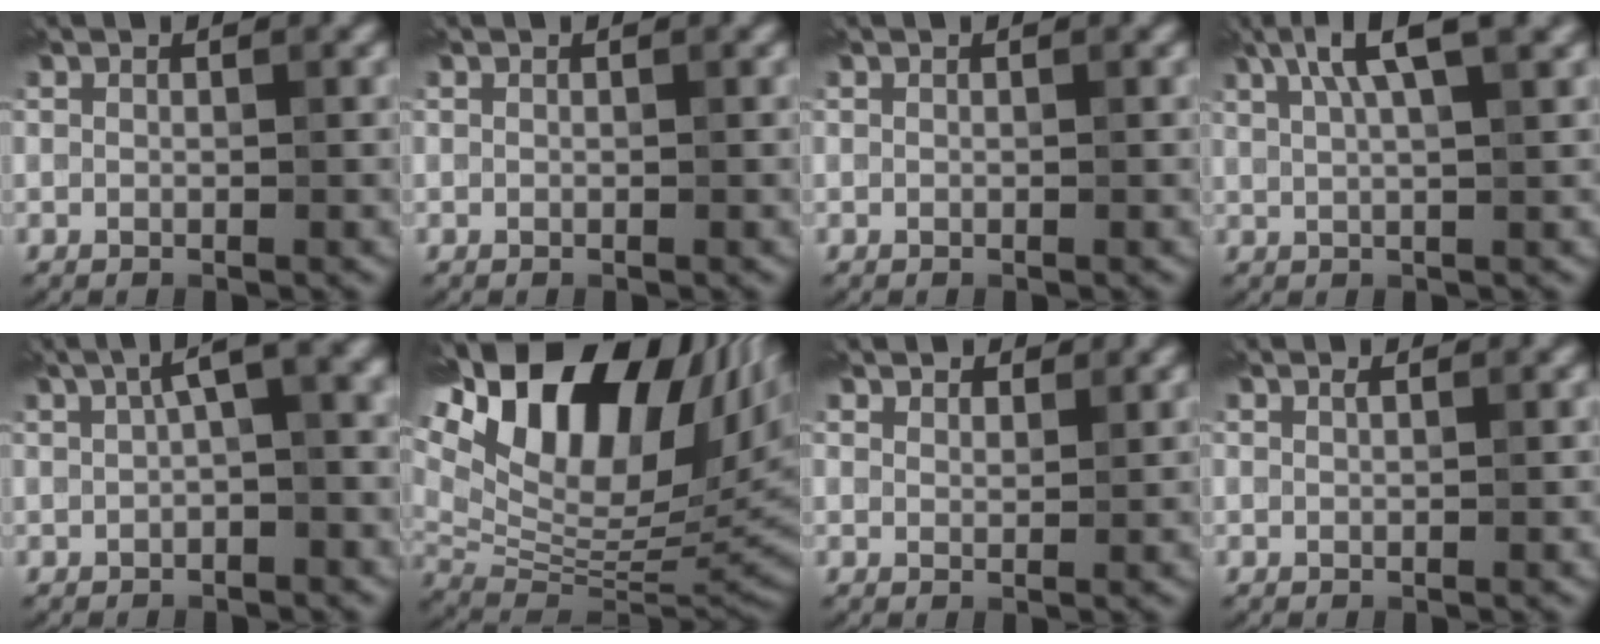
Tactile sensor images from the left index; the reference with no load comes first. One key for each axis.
{"total": 0.0}
{"total": 0.0}
{"total": 5.4, "fx": 3.0, "fy": 1.0, "fz": 4.4, "tx": -0.070, "ty": 0.012, "tz": 0.048}
{"total": 4.7, "fx": 1.7, "fy": 1.2, "fz": 4.2, "tx": -0.056, "ty": 0.019, "tz": 0.017}
{"total": 18.0, "fx": 8.6, "fy": 9.3, "fz": 12.9, "tx": -0.243, "ty": 0.040, "tz": 0.152}
{"total": 2.5, "fx": 2.3, "fy": 0.9, "fz": 0.2, "tx": -0.008, "ty": -0.009, "tz": 0.042}
{"total": 0.6, "fx": 0.5, "fy": 0.1, "fz": 0.1, "tx": -0.001, "ty": 0.000, "tz": 0.011}